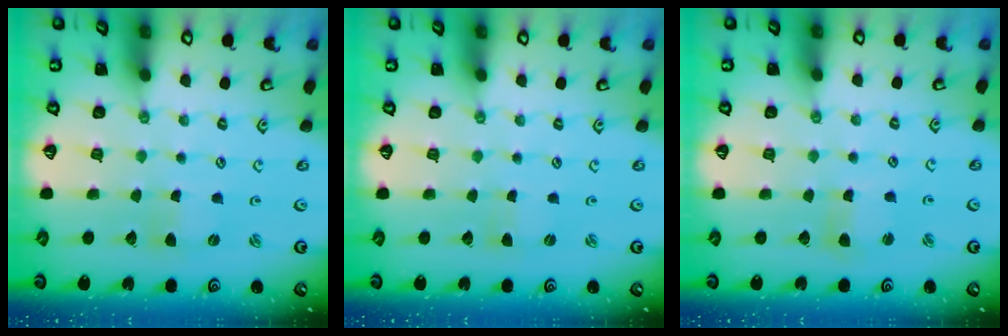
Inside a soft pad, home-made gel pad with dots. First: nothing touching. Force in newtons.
{"total": 0.0}
{"total": 3.3, "press": 3.2, "slide": 0.4}